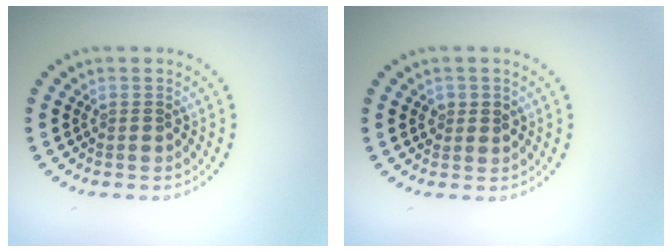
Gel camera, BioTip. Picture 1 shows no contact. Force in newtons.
{"total": 1.3, "press": 1.3, "slide": 0.2}